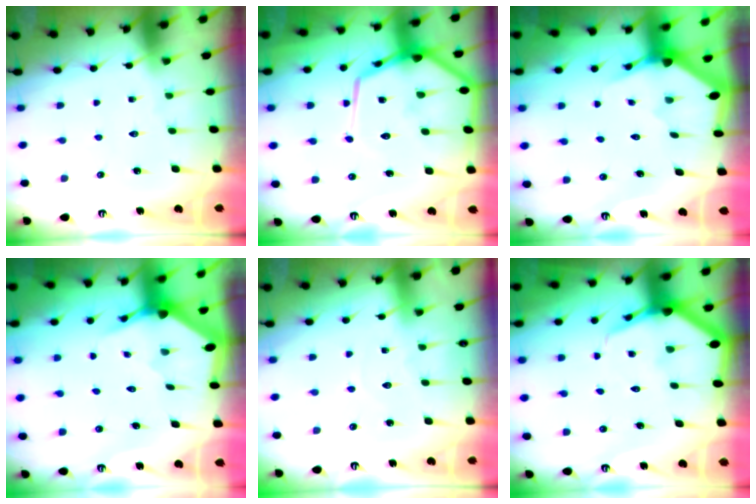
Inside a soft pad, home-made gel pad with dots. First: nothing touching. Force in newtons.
{"total": 15.6, "press": 15.5, "slide": 1.4}
{"total": 2.9, "press": 2.9, "slide": 0.2}
{"total": 2.9, "press": 2.9, "slide": 0.2}
{"total": 3.3, "press": 3.3, "slide": 0.3}
{"total": 5.6, "press": 5.6, "slide": 0.7}